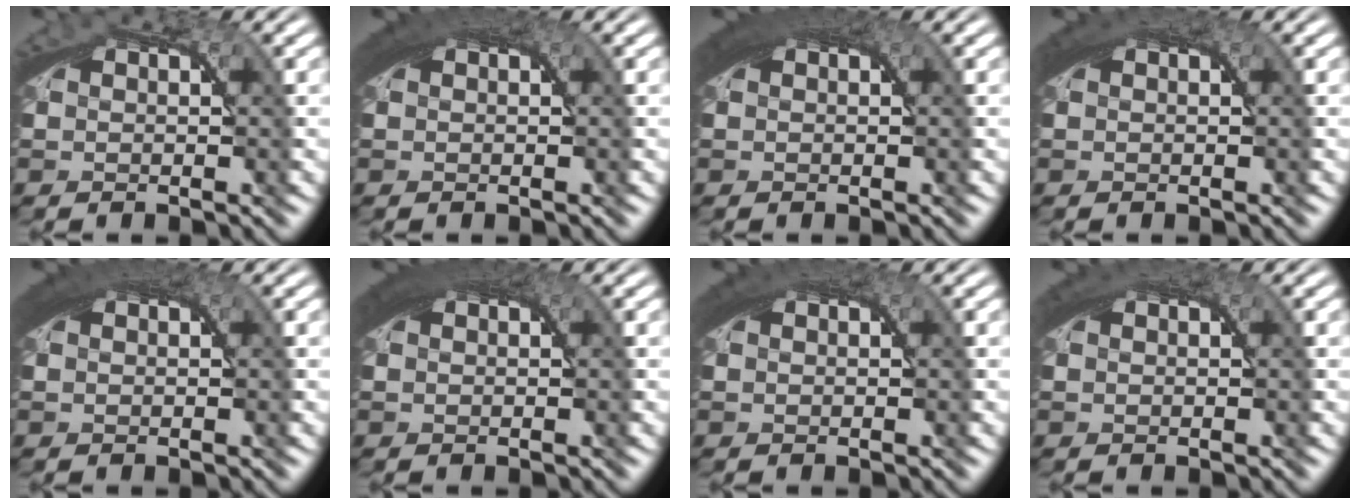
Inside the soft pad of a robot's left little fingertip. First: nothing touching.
{"total": 3.7, "force": [1.7, 1.2, 3.0], "torque": [-0.043, 0.013, 0.022]}
{"total": 4.3, "force": [1.9, 1.5, 3.5], "torque": [-0.048, 0.015, 0.023]}
{"total": 3.3, "force": [1.5, 1.1, 2.7], "torque": [-0.041, 0.012, 0.019]}
{"total": 3.9, "force": [1.8, 1.3, 3.2], "torque": [-0.045, 0.014, 0.023]}
{"total": 4.5, "force": [1.9, 1.5, 3.8], "torque": [-0.051, 0.016, 0.025]}
{"total": 3.5, "force": [1.6, 1.2, 2.9], "torque": [-0.042, 0.013, 0.022]}
{"total": 2.9, "force": [1.5, 1.0, 2.3], "torque": [-0.036, 0.012, 0.019]}